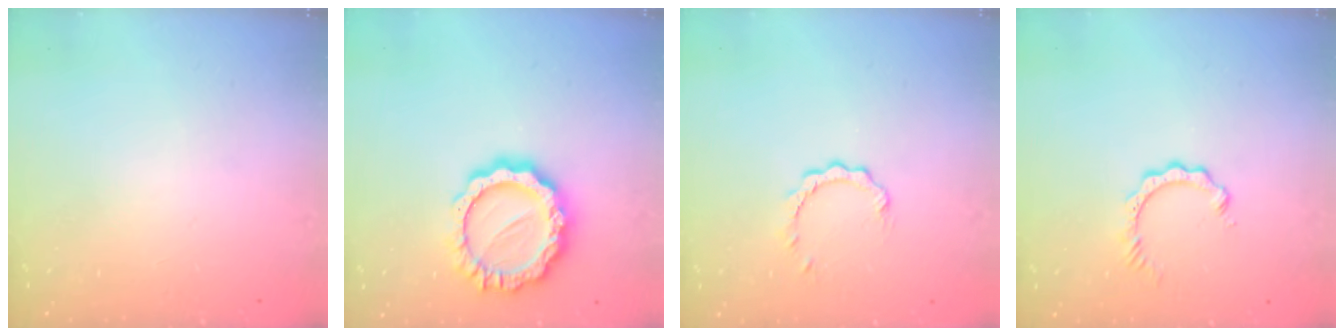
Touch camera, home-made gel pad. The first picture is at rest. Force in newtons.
{"total": 14.2, "press": 14.1, "slide": 1.1}
{"total": 2.5, "press": 2.5, "slide": 0.3}
{"total": 3.0, "press": 2.9, "slide": 0.3}